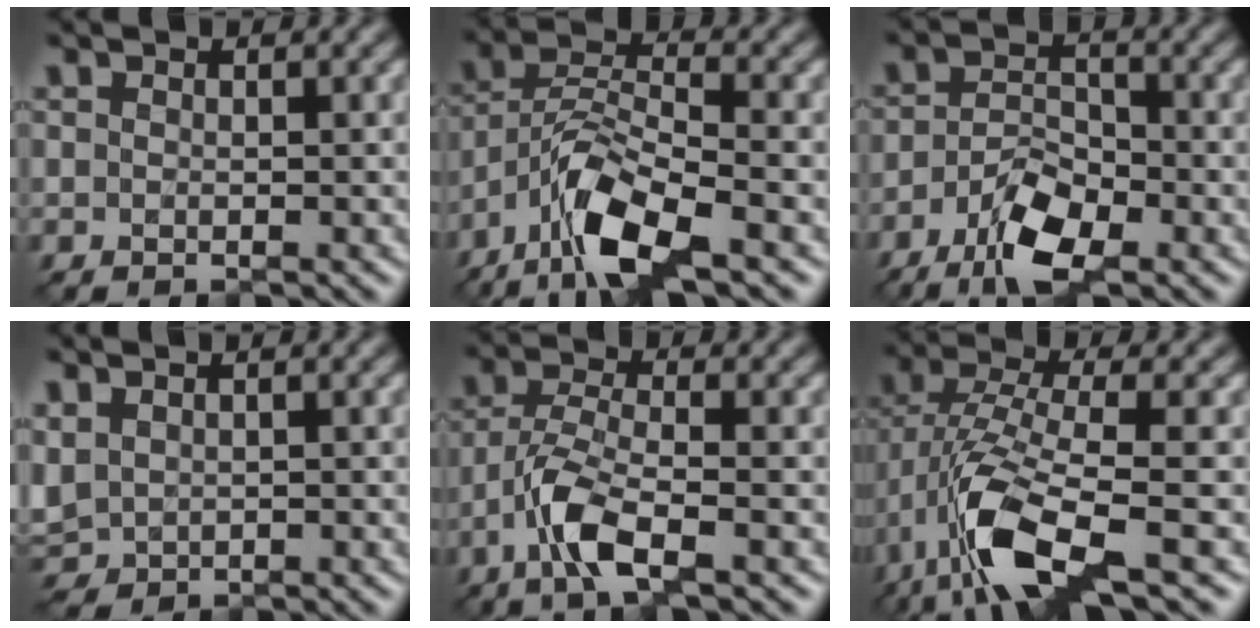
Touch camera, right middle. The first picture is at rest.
{"total": 8.4, "force": [-5.1, 2.5, 6.2], "torque": [-0.117, 0.002, -0.100]}
{"total": 5.8, "force": [-3.5, 2.3, 4.0], "torque": [-0.082, -0.005, -0.068]}
{"total": 2.6, "force": [0.5, 2.1, 1.5], "torque": [-0.046, -0.002, 0.015]}
{"total": 4.8, "force": [-2.5, 1.3, 3.9], "torque": [-0.087, 0.001, -0.058]}
{"total": 9.1, "force": [-3.6, 3.2, 7.7], "torque": [-0.167, -0.006, -0.078]}